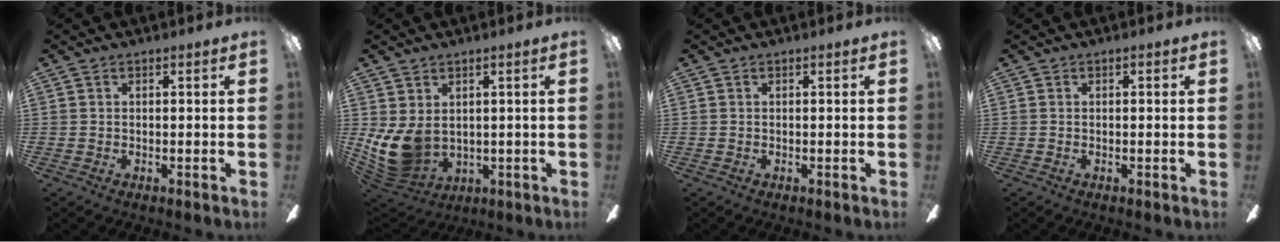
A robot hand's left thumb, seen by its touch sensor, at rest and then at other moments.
{"total": 10.3, "force": [0.9, 7.4, 7.2], "torque": [-0.172, -0.018, 0.022]}
{"total": 0.0}
{"total": 0.6, "force": [0.0, 0.2, 0.6], "torque": [-0.012, 0.003, -0.001]}